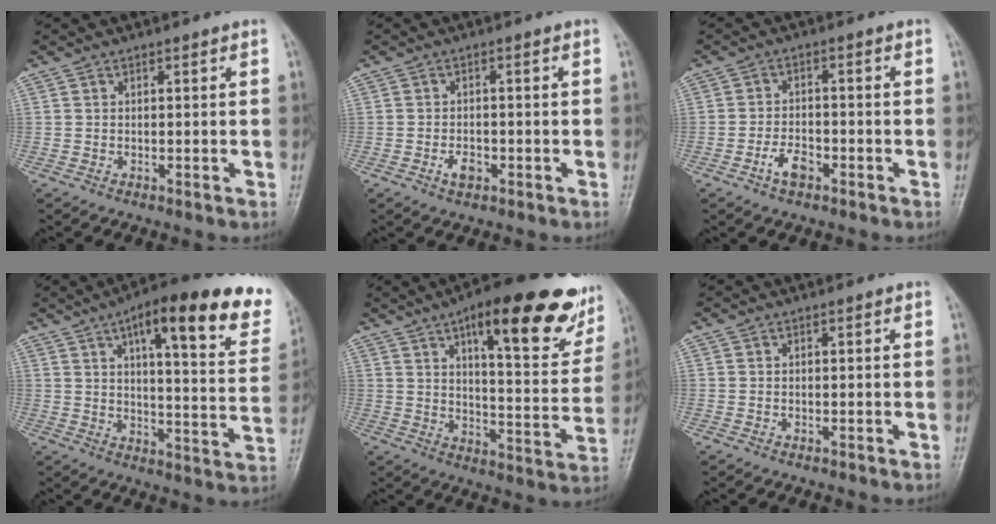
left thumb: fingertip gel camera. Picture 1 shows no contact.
{"total": 2.7, "force": [-1.2, 1.6, 1.8], "torque": [-0.029, 0.007, -0.021]}
{"total": 4.2, "force": [-2.3, 2.2, 2.7], "torque": [-0.045, 0.019, -0.044]}
{"total": 24.1, "force": [14.0, 6.8, 18.3], "torque": [-0.214, -0.033, 0.178]}
{"total": 23.6, "force": [13.6, 7.5, 17.8], "torque": [-0.199, -0.041, 0.190]}
{"total": 0.0}